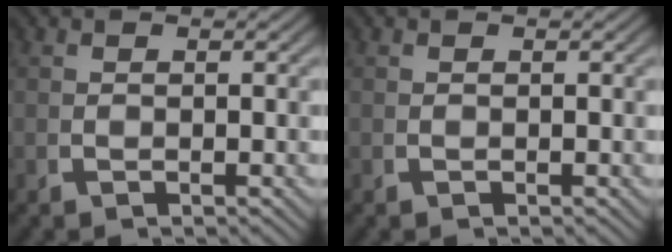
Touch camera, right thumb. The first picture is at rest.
{"total": 0.0}